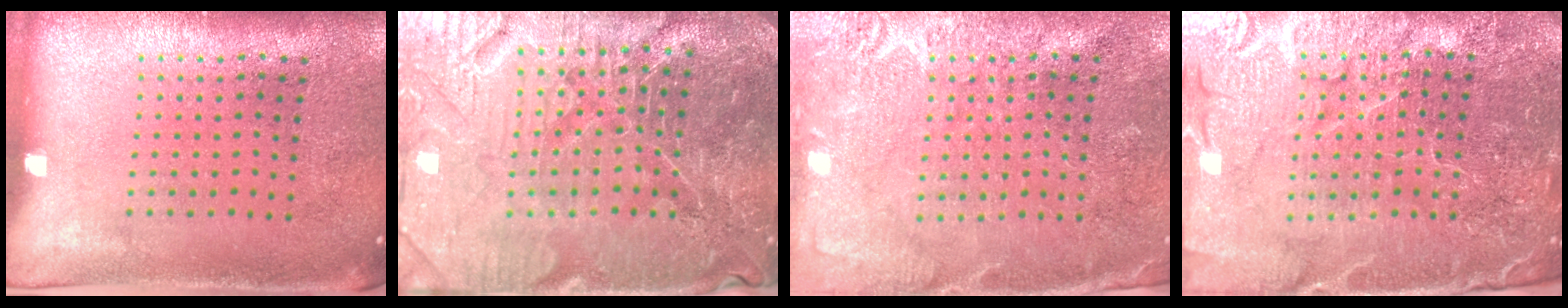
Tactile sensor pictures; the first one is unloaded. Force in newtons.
{"total": 5.5, "press": 5.2, "slide": 1.9}
{"total": 2.7, "press": 2.7, "slide": 0.2}
{"total": 5.4, "press": 4.9, "slide": 2.1}